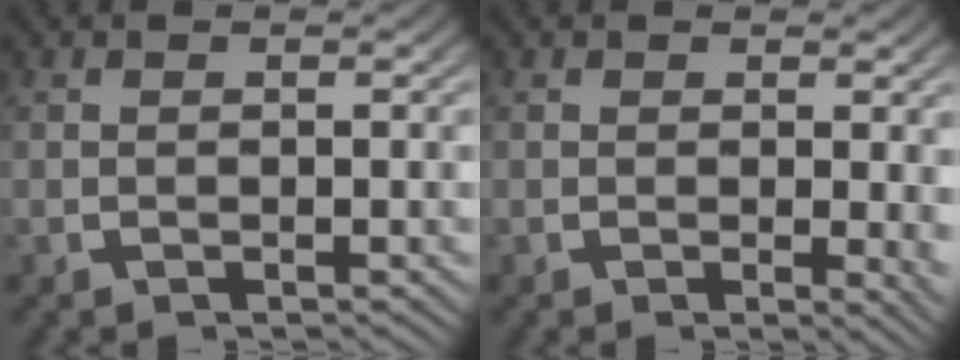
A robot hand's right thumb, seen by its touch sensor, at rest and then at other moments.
{"total": 1.7, "force": [0.3, 0.6, 1.6], "torque": [-0.009, -0.005, 0.004]}